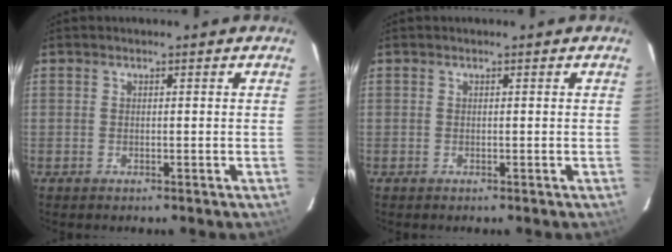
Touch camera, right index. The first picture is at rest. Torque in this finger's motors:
{"motor_torque": [0.01, -0.01, 0.01, 0.00]}